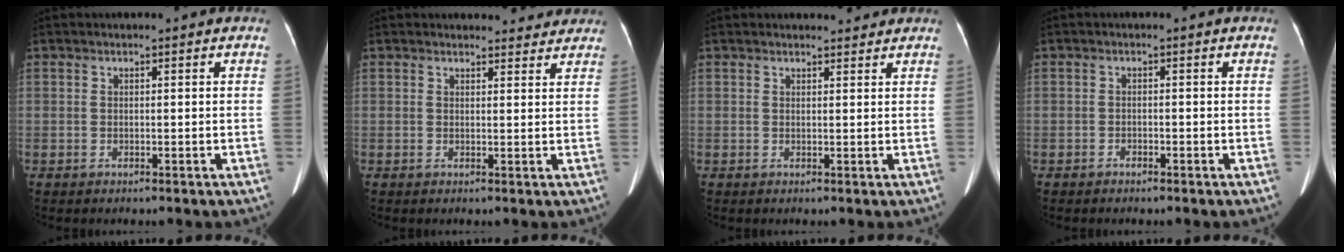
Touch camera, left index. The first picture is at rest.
{"total": 4.9, "force": [4.6, 1.6, 0.3], "torque": [0.007, 0.003, 0.041]}
{"total": 2.6, "force": [2.5, 0.8, 0.3], "torque": [-0.006, 0.007, 0.028]}
{"total": 0.8, "force": [-0.8, 0.3, 0.2], "torque": [-0.006, -0.001, -0.013]}